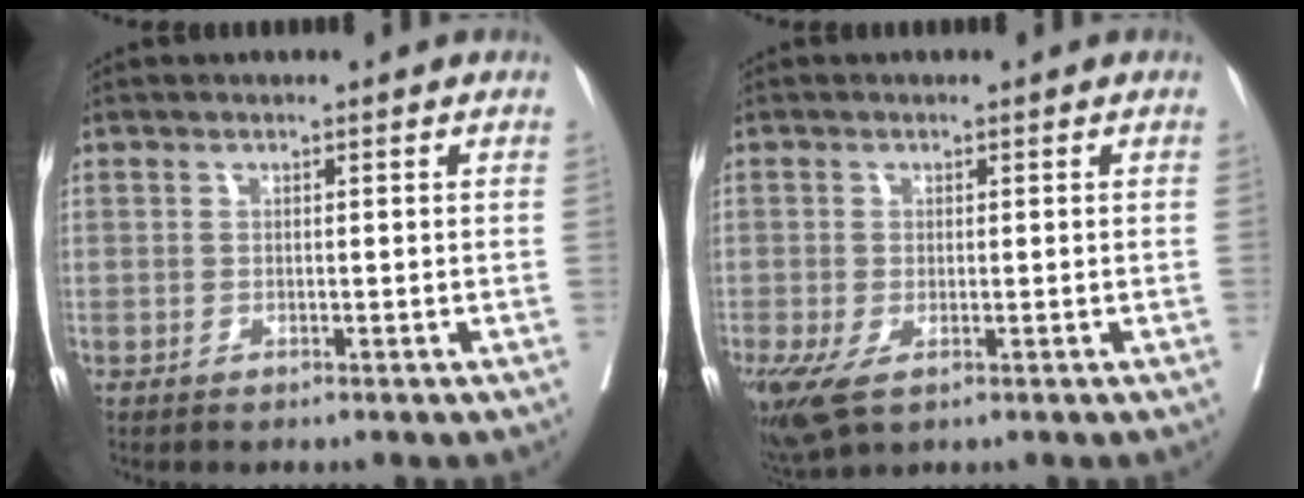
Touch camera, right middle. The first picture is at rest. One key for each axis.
{"total": 7.3, "fx": -3.4, "fy": 3.4, "fz": 5.4, "tx": -0.119, "ty": -0.026, "tz": -0.054}